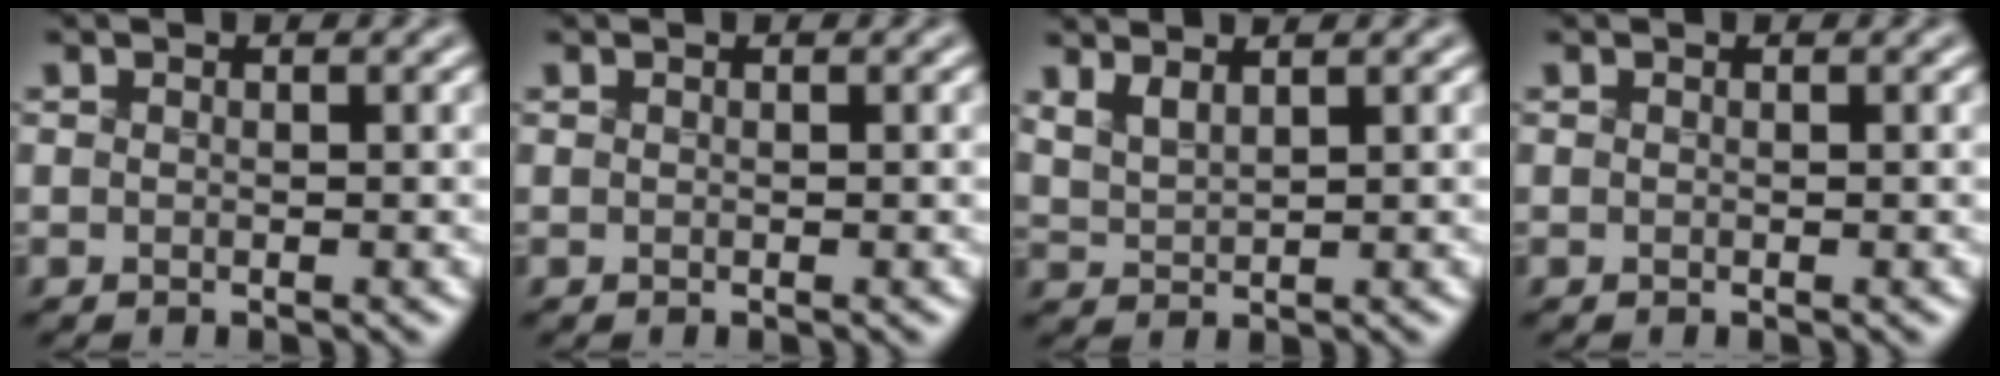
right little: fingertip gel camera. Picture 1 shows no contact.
{"total": 0.0}
{"total": 1.8, "force": [1.4, 0.3, 1.1], "torque": [-0.028, 0.005, 0.039]}
{"total": 0.0}